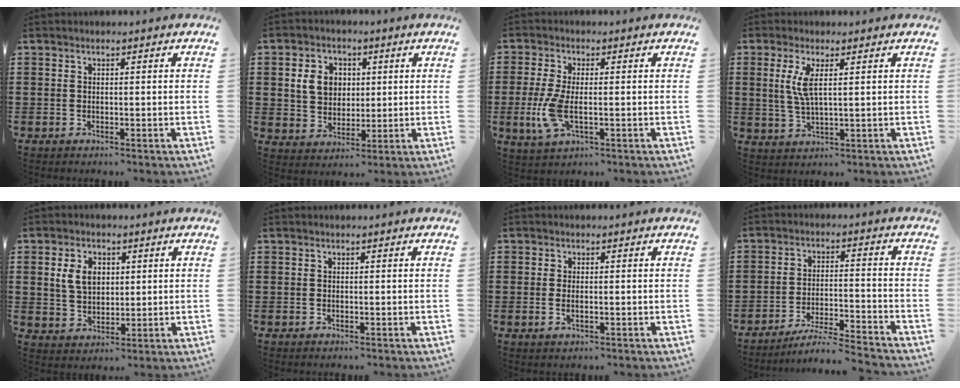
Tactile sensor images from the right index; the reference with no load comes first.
{"total": 6.1, "force": [1.4, 5.1, 3.0], "torque": [-0.079, 0.012, 0.018]}
{"total": 6.3, "force": [-1.4, 2.4, 5.7], "torque": [-0.131, -0.012, -0.028]}
{"total": 4.6, "force": [1.3, 0.9, 4.3], "torque": [-0.096, -0.003, 0.019]}
{"total": 5.3, "force": [1.4, 3.8, 3.5], "torque": [-0.088, 0.010, 0.021]}
{"total": 0.0}
{"total": 1.4, "force": [-0.2, 0.6, 1.3], "torque": [-0.033, -0.002, -0.007]}
{"total": 5.6, "force": [-5.3, -0.5, 1.8], "torque": [-0.038, -0.012, -0.103]}